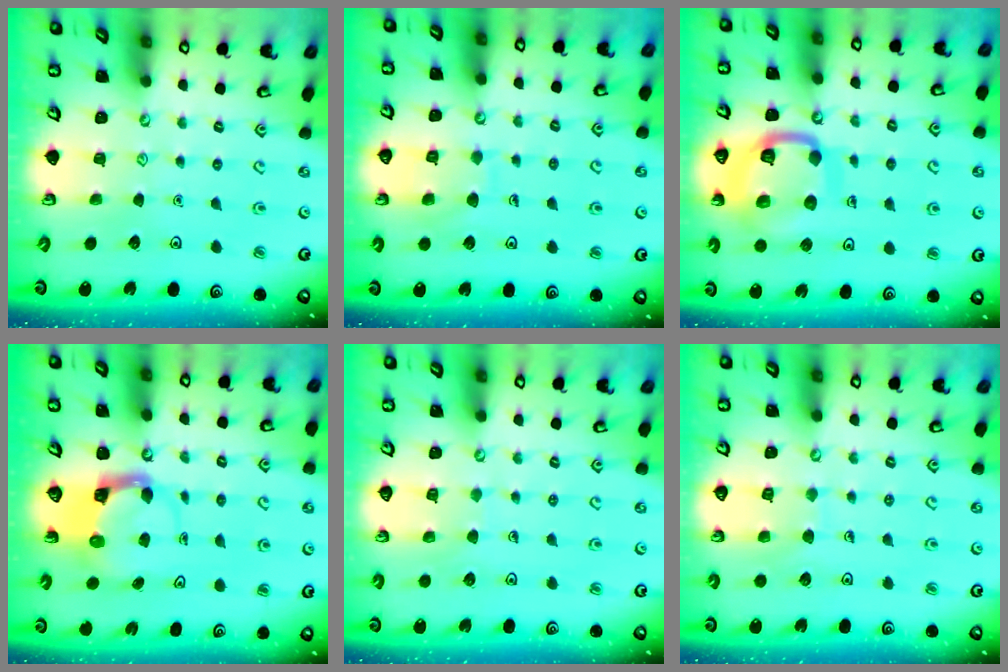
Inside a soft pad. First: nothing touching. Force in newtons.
{"total": 7.8, "press": 7.8, "slide": 0.7}
{"total": 15.0, "press": 14.9, "slide": 1.6}
{"total": 3.6, "press": 3.6, "slide": 0.4}
{"total": 4.6, "press": 4.6, "slide": 0.4}
{"total": 5.6, "press": 5.5, "slide": 0.4}